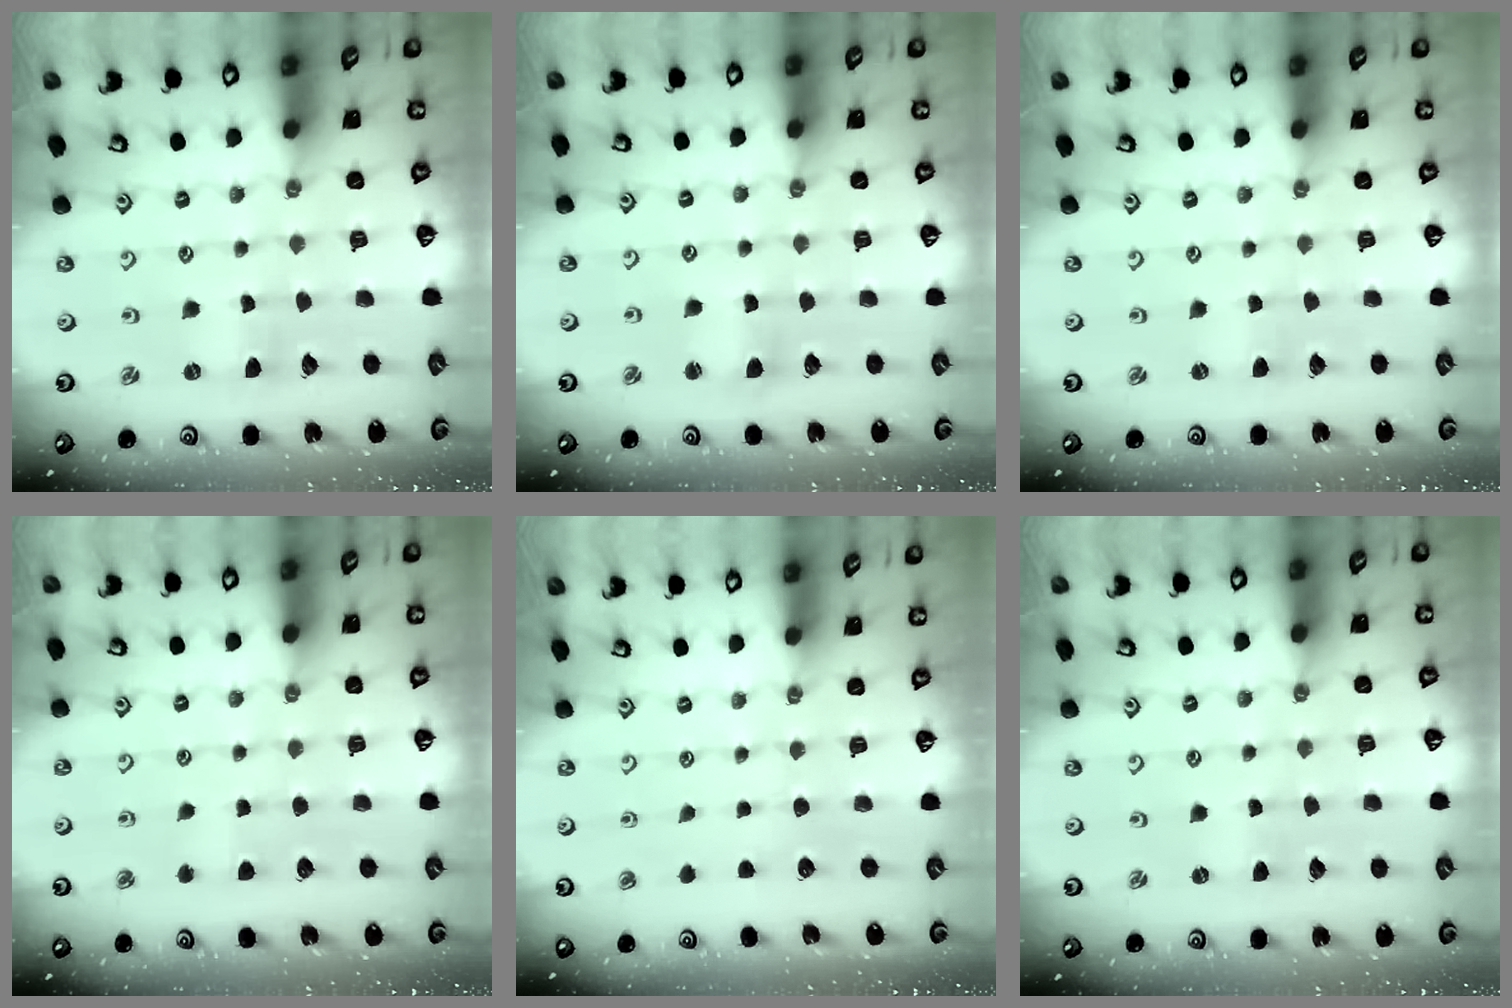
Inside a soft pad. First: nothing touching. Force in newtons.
{"total": 2.9, "press": 2.9, "slide": 0.3}
{"total": 1.4, "press": 1.4, "slide": 0.2}
{"total": 2.9, "press": 2.8, "slide": 0.4}
{"total": 0.0}
{"total": 0.0}